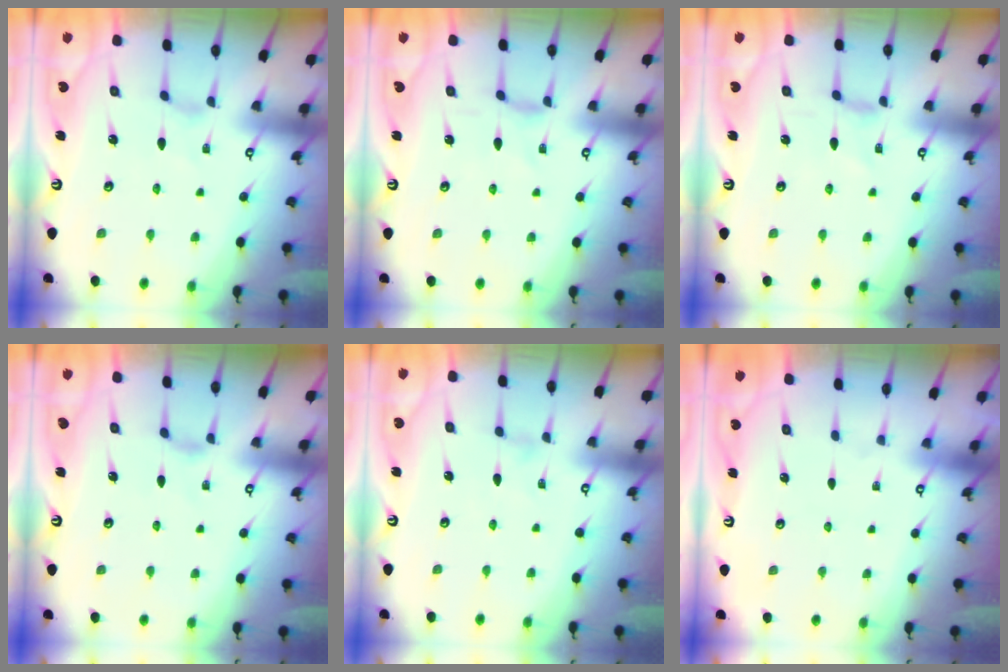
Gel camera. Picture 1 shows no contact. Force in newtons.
{"total": 0.0}
{"total": 0.0}
{"total": 0.7, "press": 0.6, "slide": 0.3}
{"total": 0.0}
{"total": 0.0}